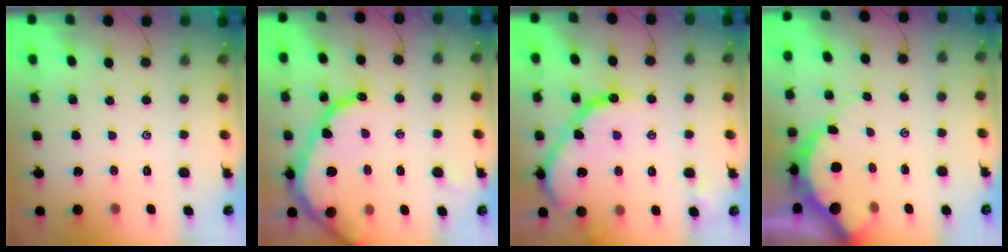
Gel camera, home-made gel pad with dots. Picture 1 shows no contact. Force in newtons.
{"total": 17.2, "press": 17.1, "slide": 1.5}
{"total": 14.4, "press": 14.3, "slide": 1.4}
{"total": 7.9, "press": 7.8, "slide": 0.8}